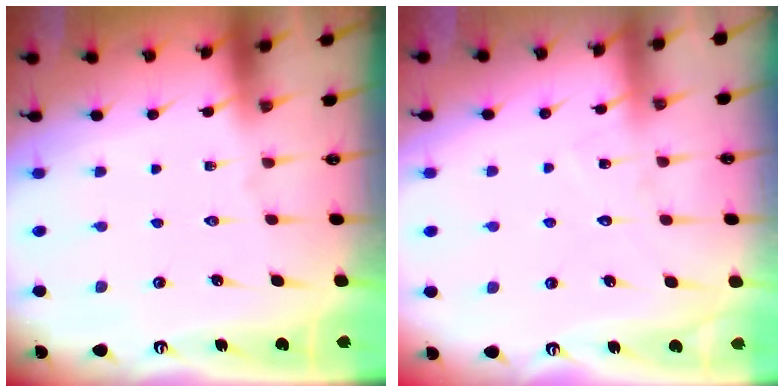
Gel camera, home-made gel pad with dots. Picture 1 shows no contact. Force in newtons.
{"total": 7.7, "press": 7.7, "slide": 0.4}